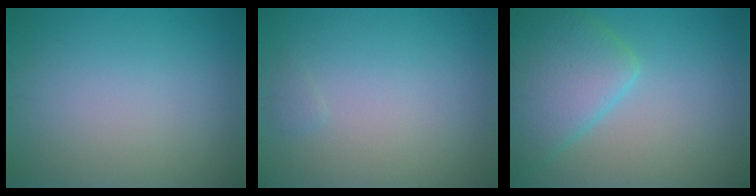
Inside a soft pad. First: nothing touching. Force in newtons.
{"total": 0.5, "press": 0.5, "slide": 0.1}
{"total": 6.4, "press": 6.4, "slide": 0.4}